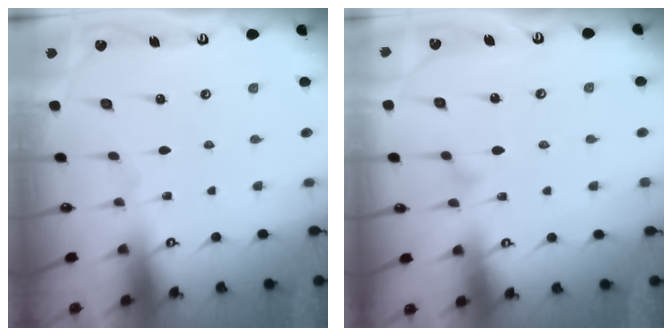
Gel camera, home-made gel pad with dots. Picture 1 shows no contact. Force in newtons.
{"total": 9.7, "press": 9.7, "slide": 0.3}